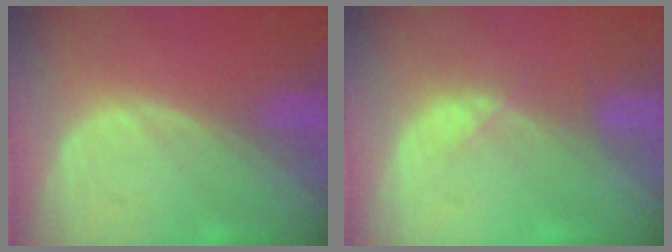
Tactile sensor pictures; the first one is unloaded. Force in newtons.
{"total": 1.9, "press": 1.7, "slide": 0.9}